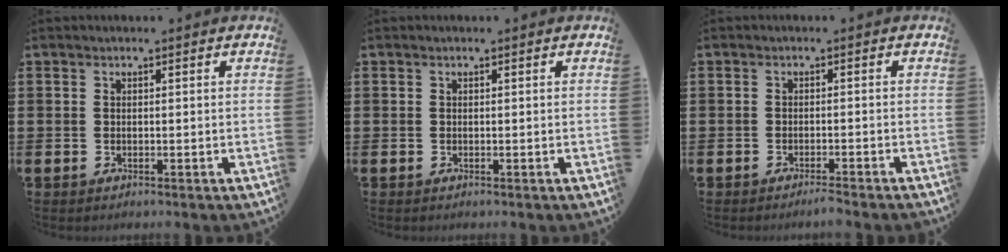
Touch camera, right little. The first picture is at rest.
{"total": 0.0}
{"total": 1.3, "force": [-1.2, -0.2, 0.4], "torque": [-0.005, 0.000, -0.023]}